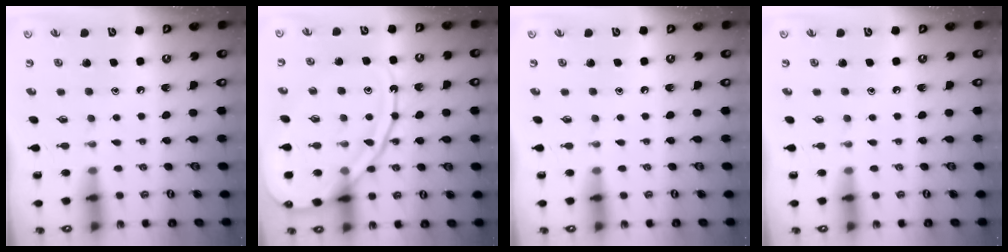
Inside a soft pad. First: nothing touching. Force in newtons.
{"total": 15.9, "press": 15.8, "slide": 1.5}
{"total": 0.0}
{"total": 0.0}